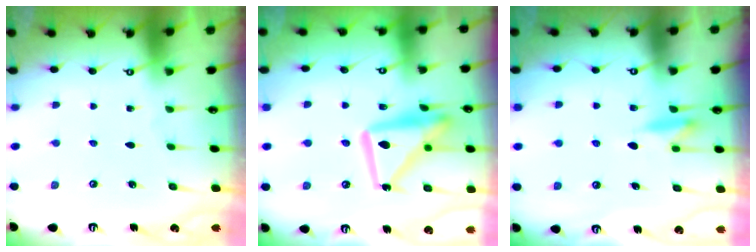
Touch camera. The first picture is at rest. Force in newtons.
{"total": 17.1, "press": 17.1, "slide": 1.5}
{"total": 8.5, "press": 8.4, "slide": 1.3}